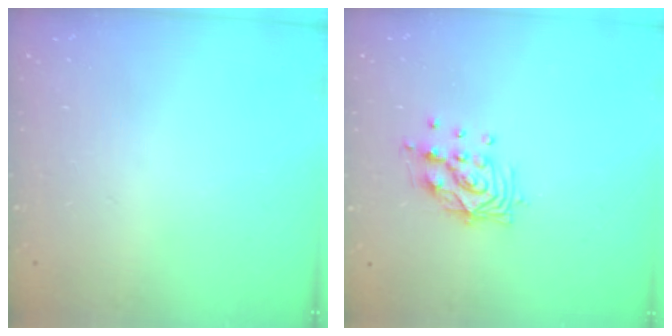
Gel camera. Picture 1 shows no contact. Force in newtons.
{"total": 10.6, "press": 10.5, "slide": 0.8}